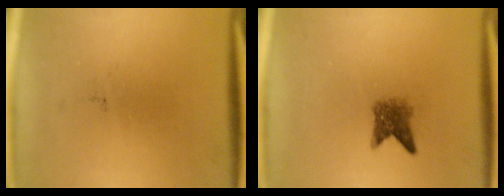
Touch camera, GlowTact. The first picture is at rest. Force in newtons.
{"total": 3.0}